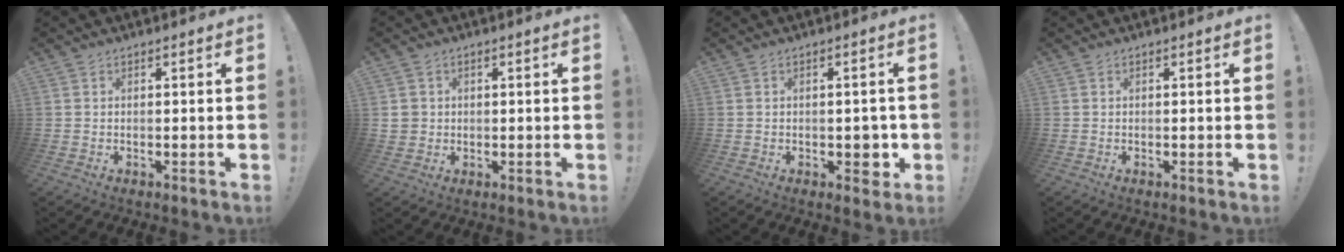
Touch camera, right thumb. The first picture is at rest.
{"total": 3.2, "force": [1.0, 2.9, 0.9], "torque": [-0.008, -0.002, 0.019]}
{"total": 4.5, "force": [-1.0, 3.1, 3.1], "torque": [-0.029, 0.006, -0.014]}
{"total": 0.0}